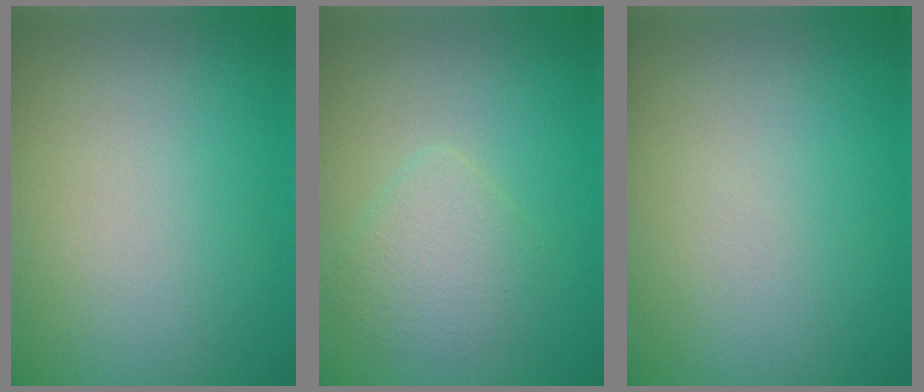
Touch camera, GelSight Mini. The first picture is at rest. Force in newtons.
{"total": 2.6, "press": 2.5, "slide": 0.1}
{"total": 0.0}